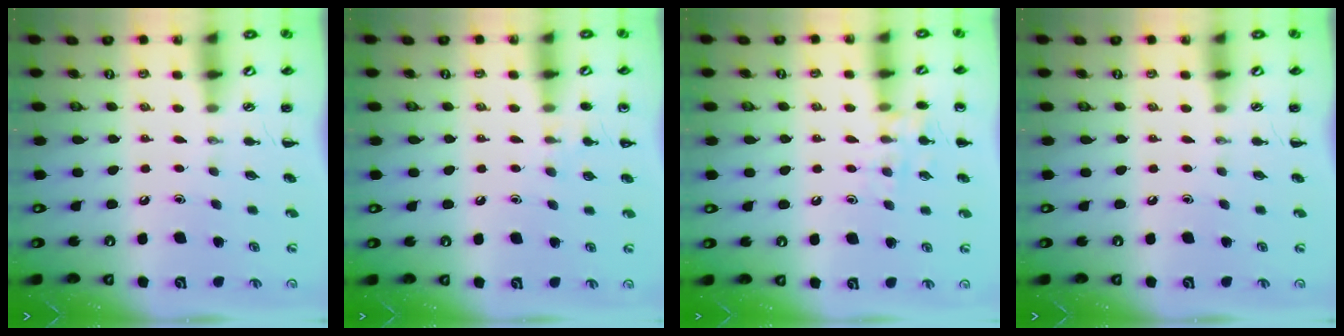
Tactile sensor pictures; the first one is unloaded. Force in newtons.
{"total": 6.8, "press": 6.4, "slide": 2.1}
{"total": 9.4, "press": 9.4, "slide": 0.8}
{"total": 0.0}